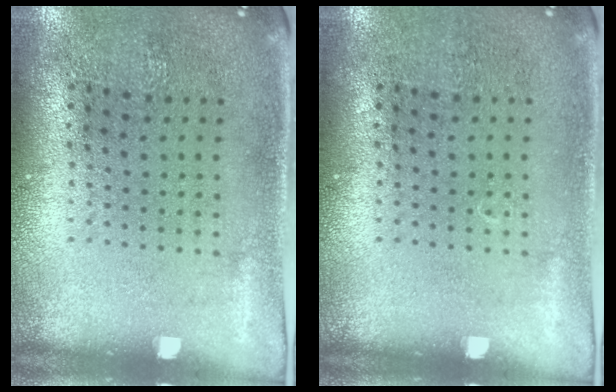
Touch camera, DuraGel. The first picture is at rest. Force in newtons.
{"total": 0.0}